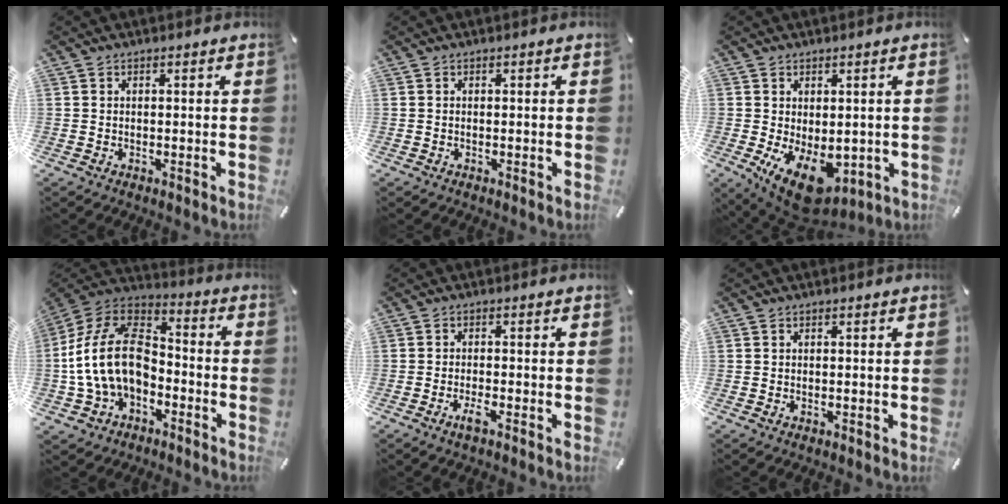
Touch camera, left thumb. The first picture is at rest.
{"total": 0.0}
{"total": 10.4, "force": [-3.2, 6.4, 7.5], "torque": [-0.118, 0.007, -0.048]}
{"total": 17.4, "force": [-3.6, 12.3, 11.8], "torque": [-0.254, 0.031, -0.066]}
{"total": 2.5, "force": [-1.6, 0.5, 1.9], "torque": [-0.037, 0.002, -0.030]}
{"total": 0.0}